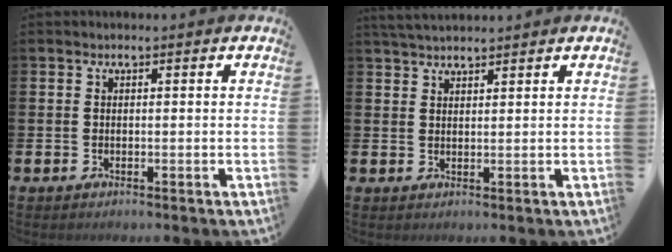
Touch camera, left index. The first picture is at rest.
{"total": 2.8, "force": [2.7, 0.5, 0.7], "torque": [-0.021, -0.006, 0.051]}